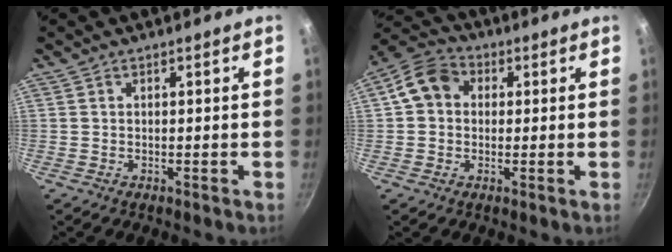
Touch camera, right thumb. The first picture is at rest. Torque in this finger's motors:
{"motor_torque": [-0.29, 0.85, -0.11, 0.03, 0.18]}